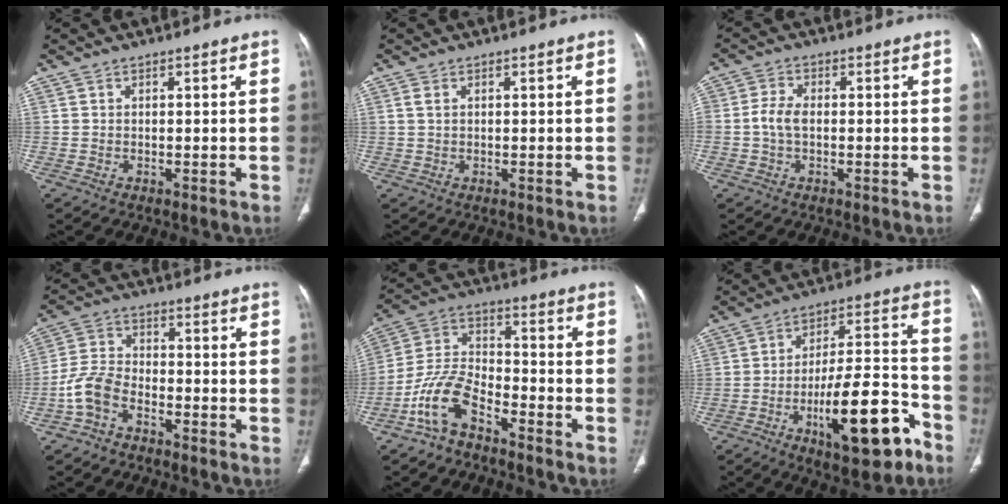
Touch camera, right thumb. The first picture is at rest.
{"total": 1.3, "force": [0.4, 0.7, 1.0], "torque": [-0.027, 0.005, 0.013]}
{"total": 3.9, "force": [-0.5, 2.3, 3.1], "torque": [-0.068, 0.007, -0.014]}
{"total": 6.9, "force": [-3.8, 4.1, 4.1], "torque": [-0.088, 0.029, -0.084]}
{"total": 10.3, "force": [-6.7, 4.7, 6.2], "torque": [-0.134, 0.057, -0.141]}
{"total": 18.4, "force": [-8.9, 6.1, 14.9], "torque": [-0.219, 0.061, -0.129]}